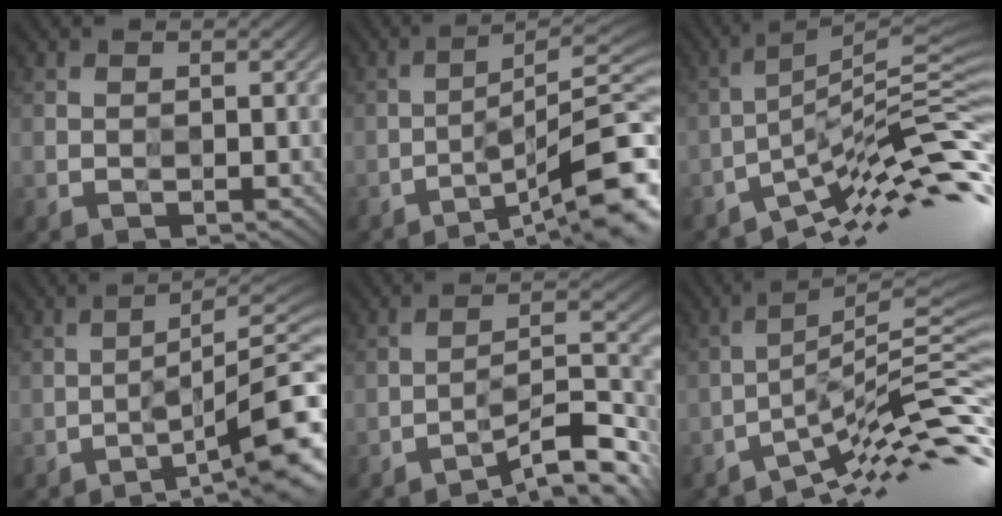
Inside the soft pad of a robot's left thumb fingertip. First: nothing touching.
{"total": 11.6, "force": [-7.4, 1.5, 8.8], "torque": [-0.120, 0.022, -0.118]}
{"total": 11.4, "force": [-7.0, 1.3, 8.9], "torque": [-0.139, 0.020, -0.126]}
{"total": 10.7, "force": [-5.2, 1.7, 9.2], "torque": [-0.116, 0.019, -0.080]}
{"total": 9.4, "force": [-8.3, 0.8, 4.3], "torque": [-0.058, 0.023, -0.141]}
{"total": 9.6, "force": [-6.7, 0.4, 6.8], "torque": [-0.097, 0.024, -0.118]}